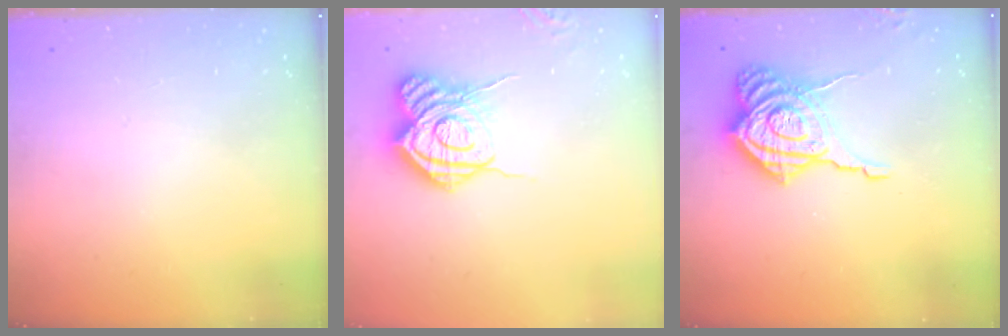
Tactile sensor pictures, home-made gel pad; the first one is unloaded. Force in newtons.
{"total": 15.5, "press": 15.5, "slide": 1.1}
{"total": 15.0, "press": 15.0, "slide": 1.2}